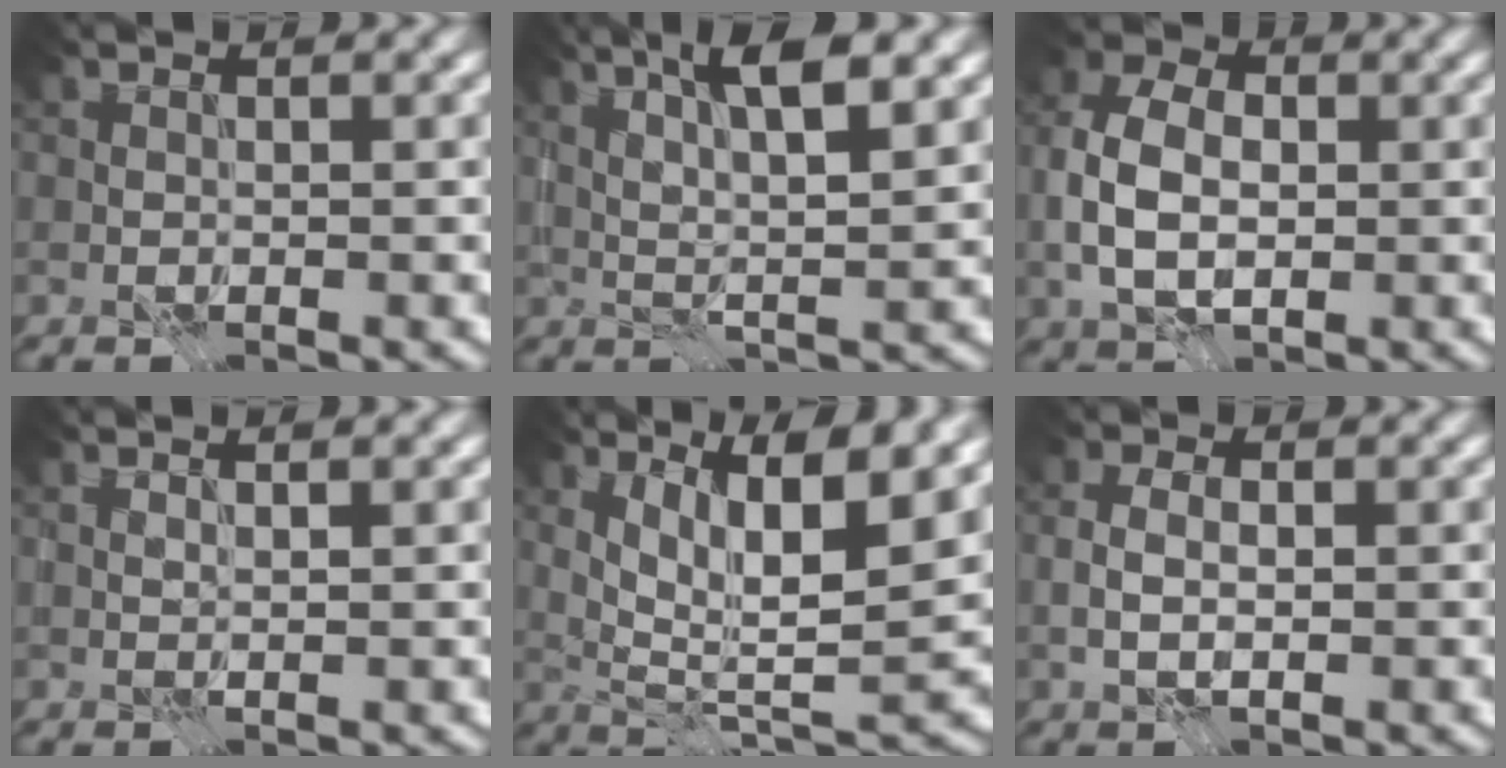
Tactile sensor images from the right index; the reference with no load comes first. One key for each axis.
{"total": 6.1, "fx": 2.8, "fy": 1.3, "fz": 5.3, "tx": -0.084, "ty": 0.007, "tz": 0.046}
{"total": 6.2, "fx": -0.3, "fy": 4.2, "fz": 4.5, "tx": -0.103, "ty": 0.004, "tz": -0.011}
{"total": 1.3, "fx": 0.9, "fy": 0.3, "fz": 1.0, "tx": -0.014, "ty": -0.004, "tz": 0.003}
{"total": 8.8, "fx": 4.0, "fy": 2.0, "fz": 7.6, "tx": -0.124, "ty": -0.004, "tz": 0.075}
{"total": 2.1, "fx": -0.1, "fy": 1.3, "fz": 1.7, "tx": -0.039, "ty": 0.002, "tz": -0.001}